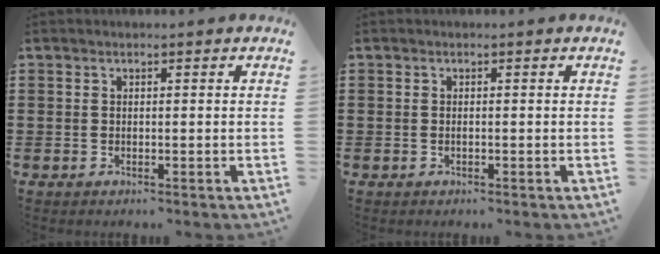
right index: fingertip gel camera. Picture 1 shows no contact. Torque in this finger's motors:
{"motor_torque": [-0.06, 0.02, 0.07, 0.00]}